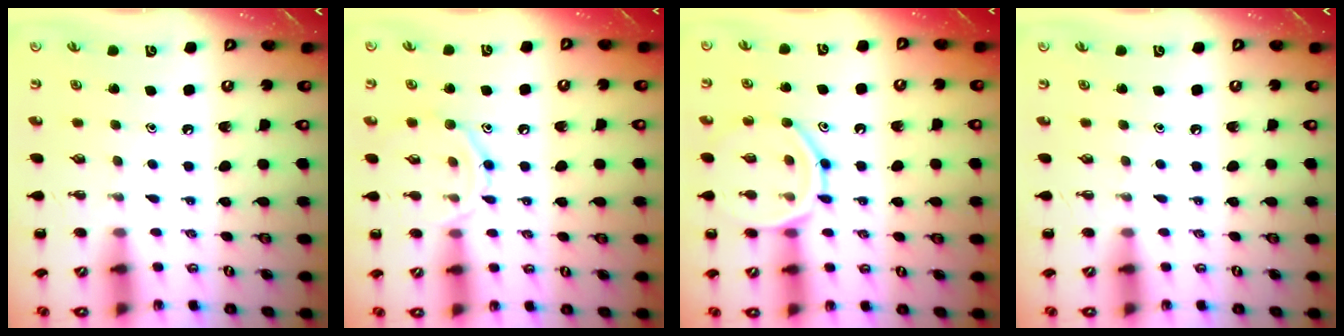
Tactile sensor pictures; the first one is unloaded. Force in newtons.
{"total": 10.9, "press": 10.8, "slide": 1.1}
{"total": 14.2, "press": 14.2, "slide": 1.3}
{"total": 0.0}